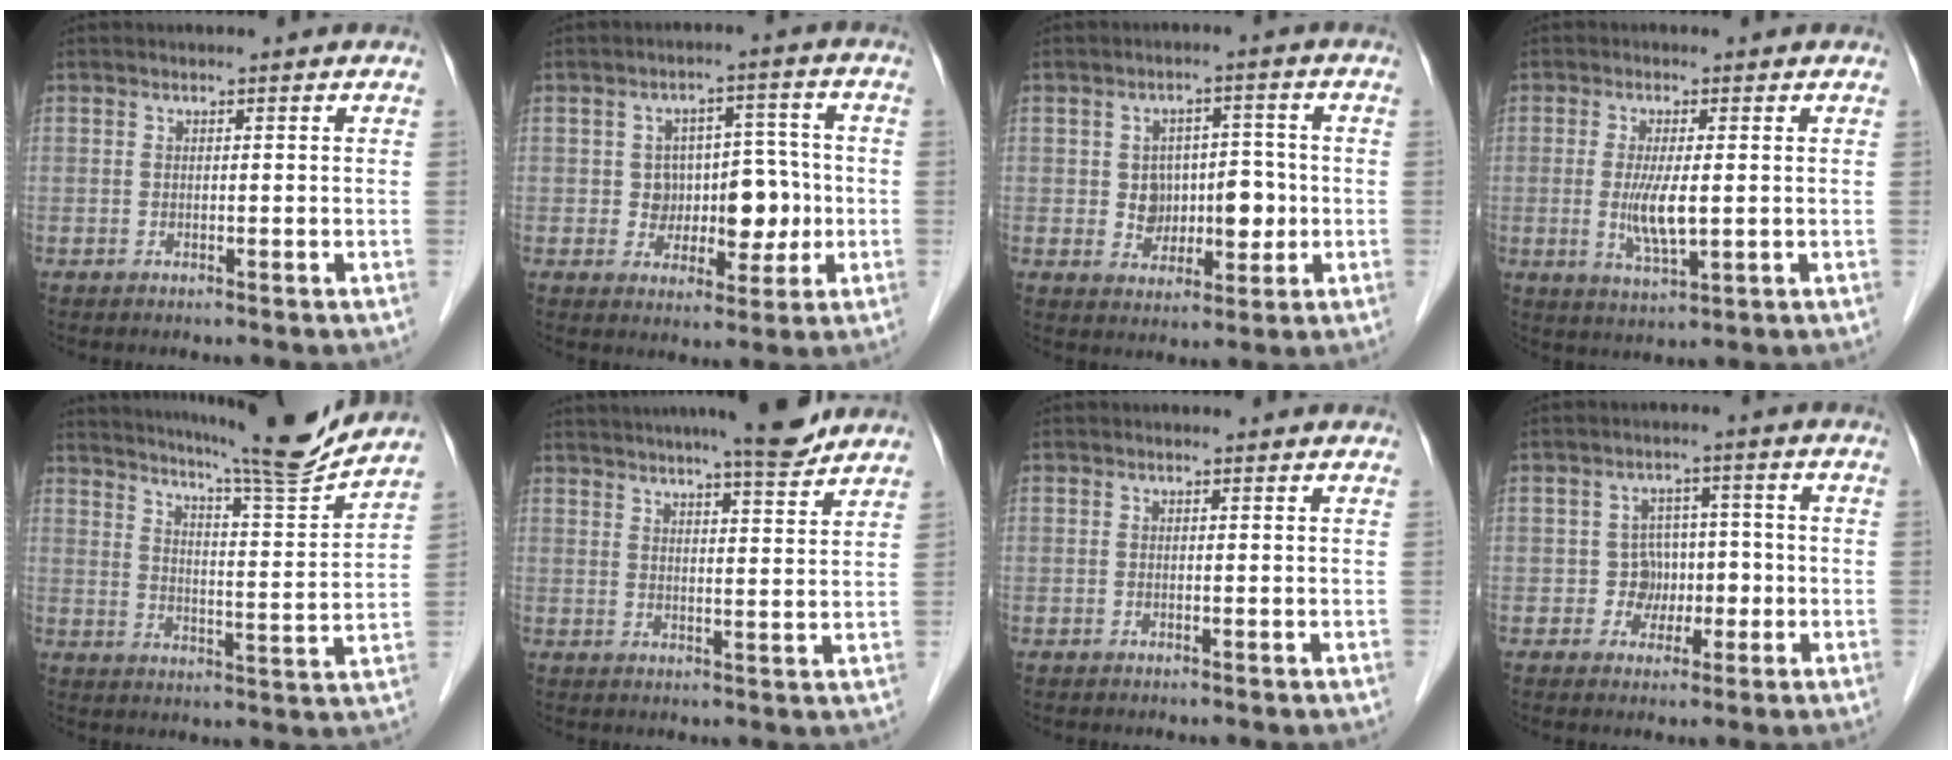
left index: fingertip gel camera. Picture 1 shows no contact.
{"total": 7.4, "force": [-0.8, 5.1, 5.3], "torque": [-0.069, 0.029, -0.003]}
{"total": 6.6, "force": [-0.4, 4.7, 4.5], "torque": [-0.065, 0.020, 0.004]}
{"total": 5.5, "force": [-0.3, 1.1, 5.3], "torque": [-0.111, -0.013, -0.003]}
{"total": 15.2, "force": [14.0, -1.6, 5.6], "torque": [-0.097, -0.034, 0.197]}
{"total": 12.0, "force": [10.6, 0.2, 5.6], "torque": [-0.089, 0.004, 0.141]}
{"total": 0.0}
{"total": 4.2, "force": [-0.9, 4.0, 0.9], "torque": [-0.004, 0.014, -0.012]}